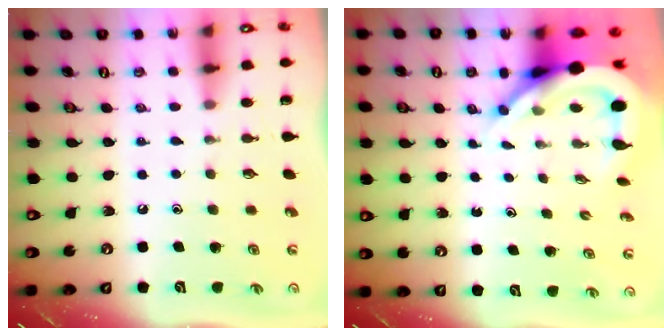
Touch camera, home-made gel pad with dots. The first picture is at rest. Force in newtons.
{"total": 10.3, "press": 10.2, "slide": 1.3}